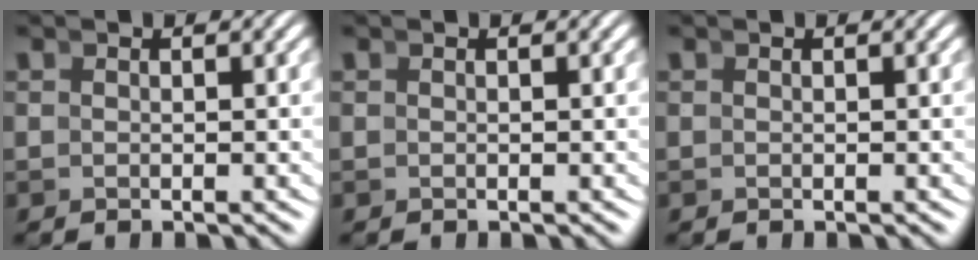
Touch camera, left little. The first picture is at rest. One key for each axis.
{"total": 0.0}
{"total": 0.0}